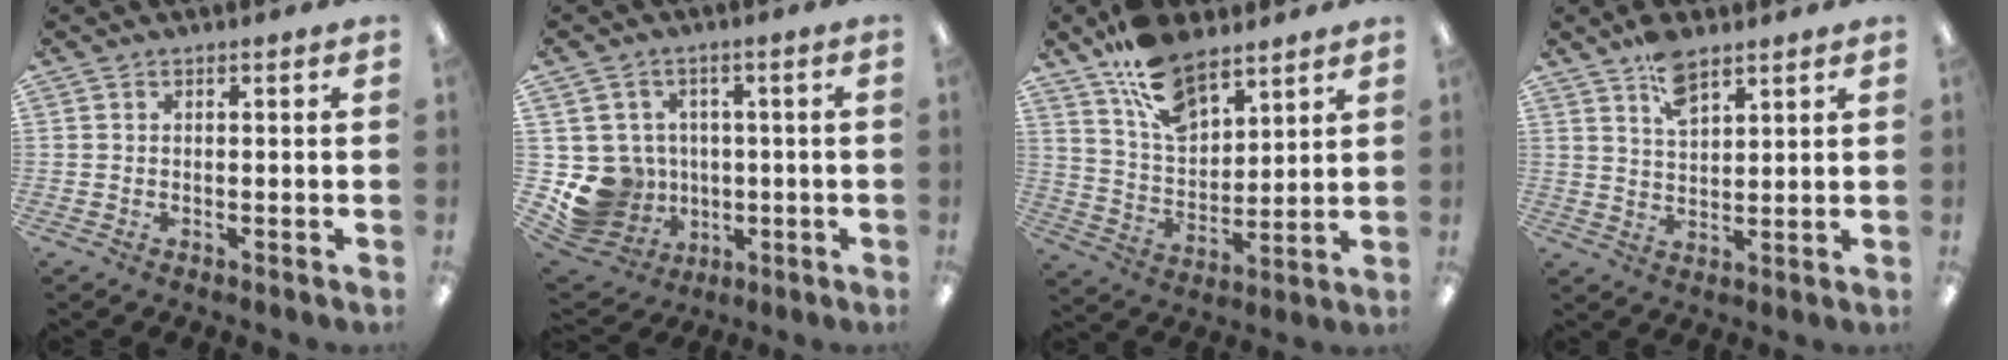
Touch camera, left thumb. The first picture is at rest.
{"total": 11.3, "force": [-1.8, 10.8, 2.6], "torque": [-0.088, 0.007, -0.017]}
{"total": 14.3, "force": [10.0, 7.1, 7.4], "torque": [-0.131, -0.050, 0.185]}
{"total": 7.4, "force": [5.3, 3.1, 4.2], "torque": [-0.072, -0.024, 0.094]}